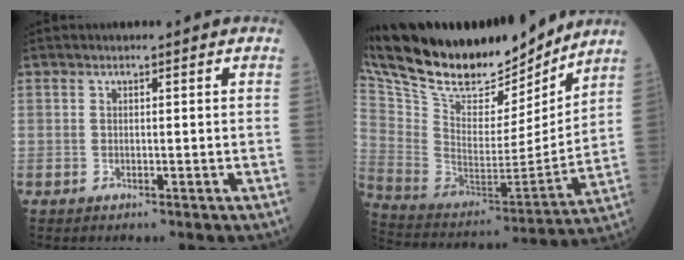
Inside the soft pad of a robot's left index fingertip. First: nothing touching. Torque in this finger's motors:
{"motor_torque": [0.45, -1.68, -0.02, 0.12]}